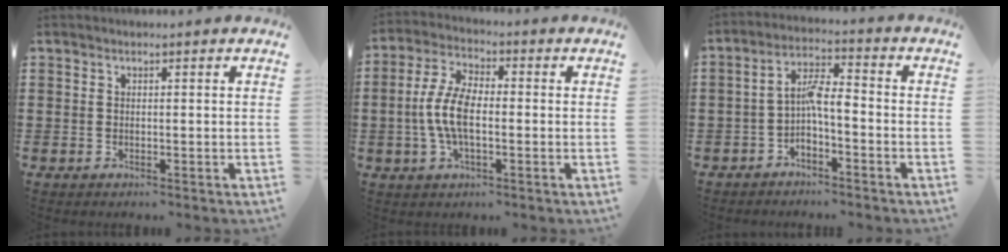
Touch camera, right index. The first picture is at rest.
{"total": 7.4, "force": [-1.0, 3.4, 6.5], "torque": [-0.156, -0.003, -0.028]}
{"total": 5.0, "force": [-1.4, 1.8, 4.5], "torque": [-0.094, 0.013, -0.031]}